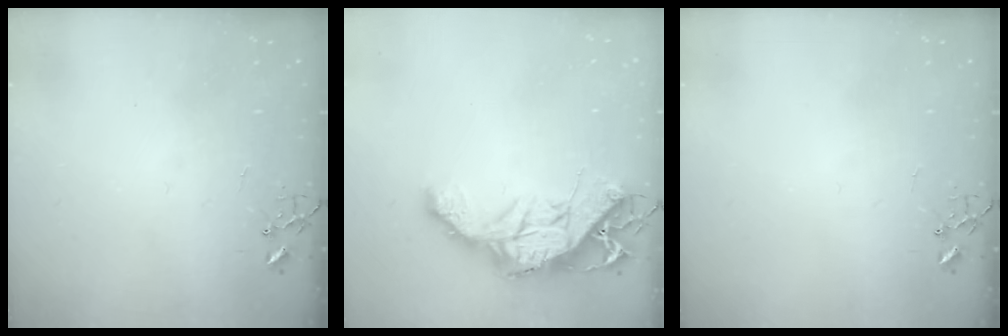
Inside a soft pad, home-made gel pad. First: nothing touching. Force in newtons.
{"total": 16.1, "press": 16.0, "slide": 1.6}
{"total": 0.0}